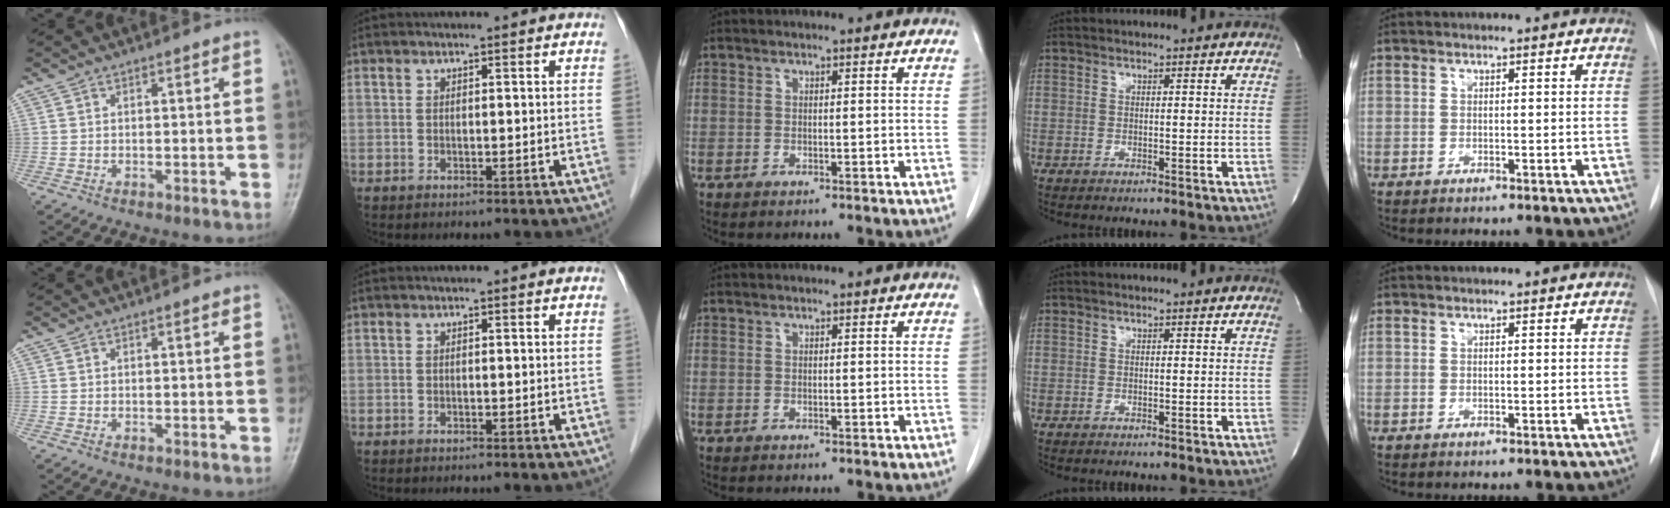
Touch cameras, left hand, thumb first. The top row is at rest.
{}